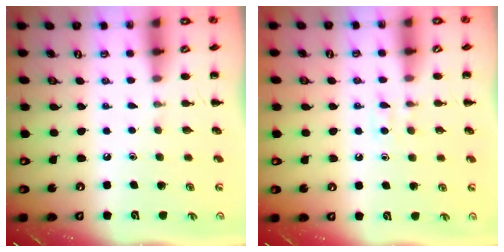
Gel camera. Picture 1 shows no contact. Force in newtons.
{"total": 4.5, "press": 4.3, "slide": 1.6}